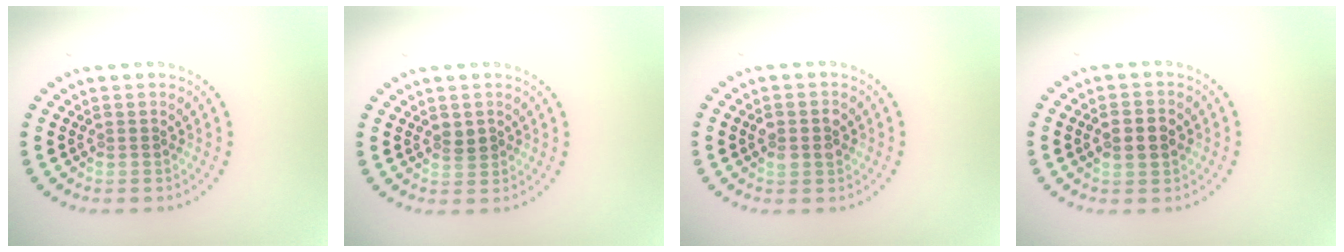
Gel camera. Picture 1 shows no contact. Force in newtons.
{"total": 1.1, "press": 1.1, "slide": 0.3}
{"total": 2.3, "press": 2.3, "slide": 0.2}
{"total": 2.6, "press": 2.6, "slide": 0.1}